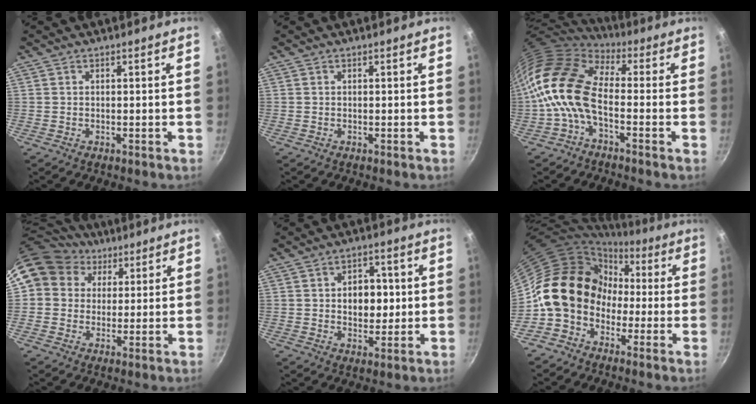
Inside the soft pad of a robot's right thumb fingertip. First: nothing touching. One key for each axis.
{"total": 0.0}
{"total": 12.5, "fx": -2.4, "fy": 6.8, "fz": 10.2, "tx": -0.183, "ty": 0.026, "tz": -0.068}
{"total": 12.6, "fx": 5.7, "fy": 10.6, "fz": 3.9, "tx": -0.054, "ty": 0.007, "tz": 0.092}
{"total": 7.6, "fx": 0.6, "fy": 5.4, "fz": 5.3, "tx": -0.044, "ty": 0.003, "tz": 0.008}
{"total": 13.6, "fx": -1.5, "fy": 11.5, "fz": 7.2, "tx": -0.072, "ty": 0.046, "tz": -0.043}